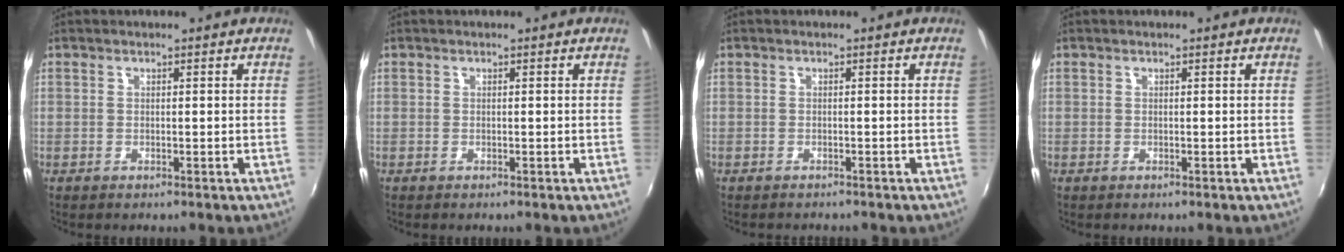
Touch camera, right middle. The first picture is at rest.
{"total": 0.0}
{"total": 1.4, "force": [-1.4, 0.4, 0.2], "torque": [-0.009, -0.008, -0.021]}
{"total": 0.0}